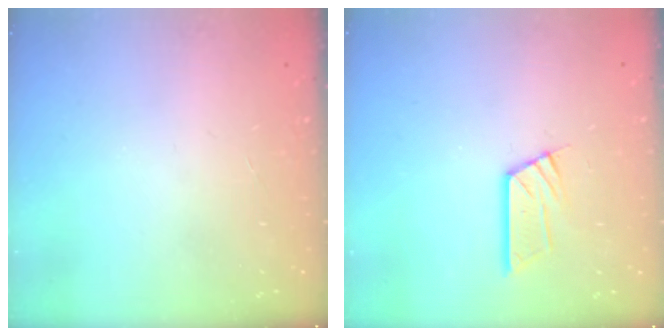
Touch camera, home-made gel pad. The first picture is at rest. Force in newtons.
{"total": 7.4, "press": 7.4, "slide": 0.6}